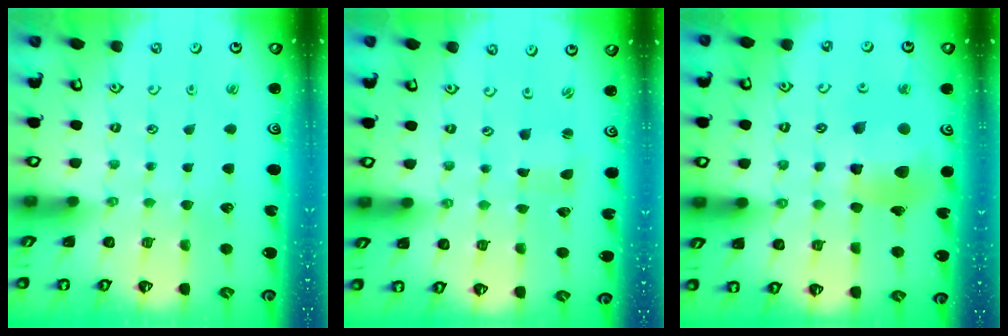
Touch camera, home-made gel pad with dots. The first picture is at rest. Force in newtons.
{"total": 1.0, "press": 1.0, "slide": 0.0}
{"total": 12.6, "press": 12.4, "slide": 1.7}